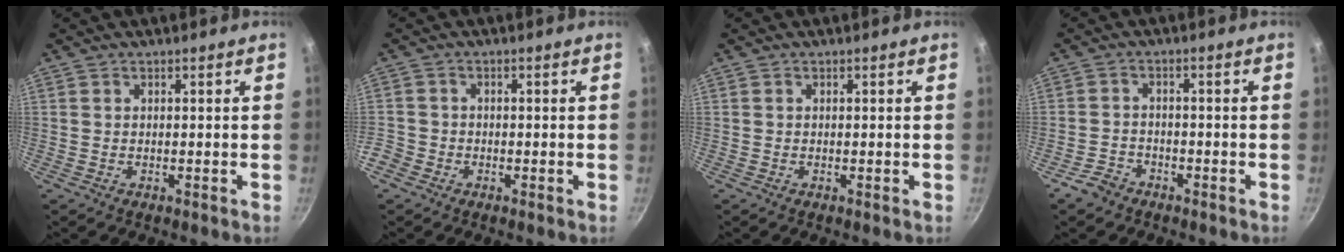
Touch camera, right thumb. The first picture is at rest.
{"total": 3.8, "force": [-2.1, 3.0, 1.0], "torque": [-0.026, 0.015, -0.042]}
{"total": 0.0}
{"total": 3.9, "force": [-2.9, 2.4, 1.0], "torque": [-0.015, 0.034, -0.051]}